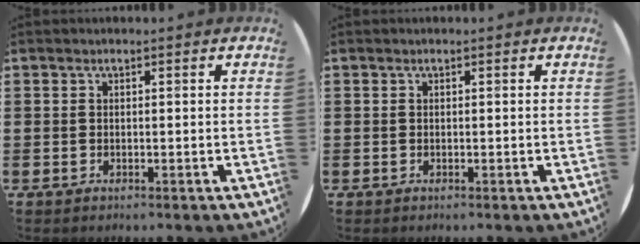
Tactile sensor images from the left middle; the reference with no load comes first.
{"total": 0.0}